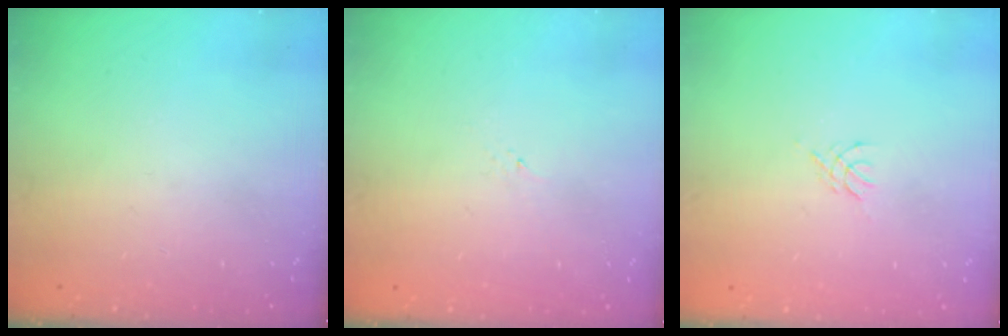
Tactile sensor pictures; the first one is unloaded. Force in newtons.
{"total": 1.2, "press": 1.1, "slide": 0.2}
{"total": 2.7, "press": 2.6, "slide": 0.6}